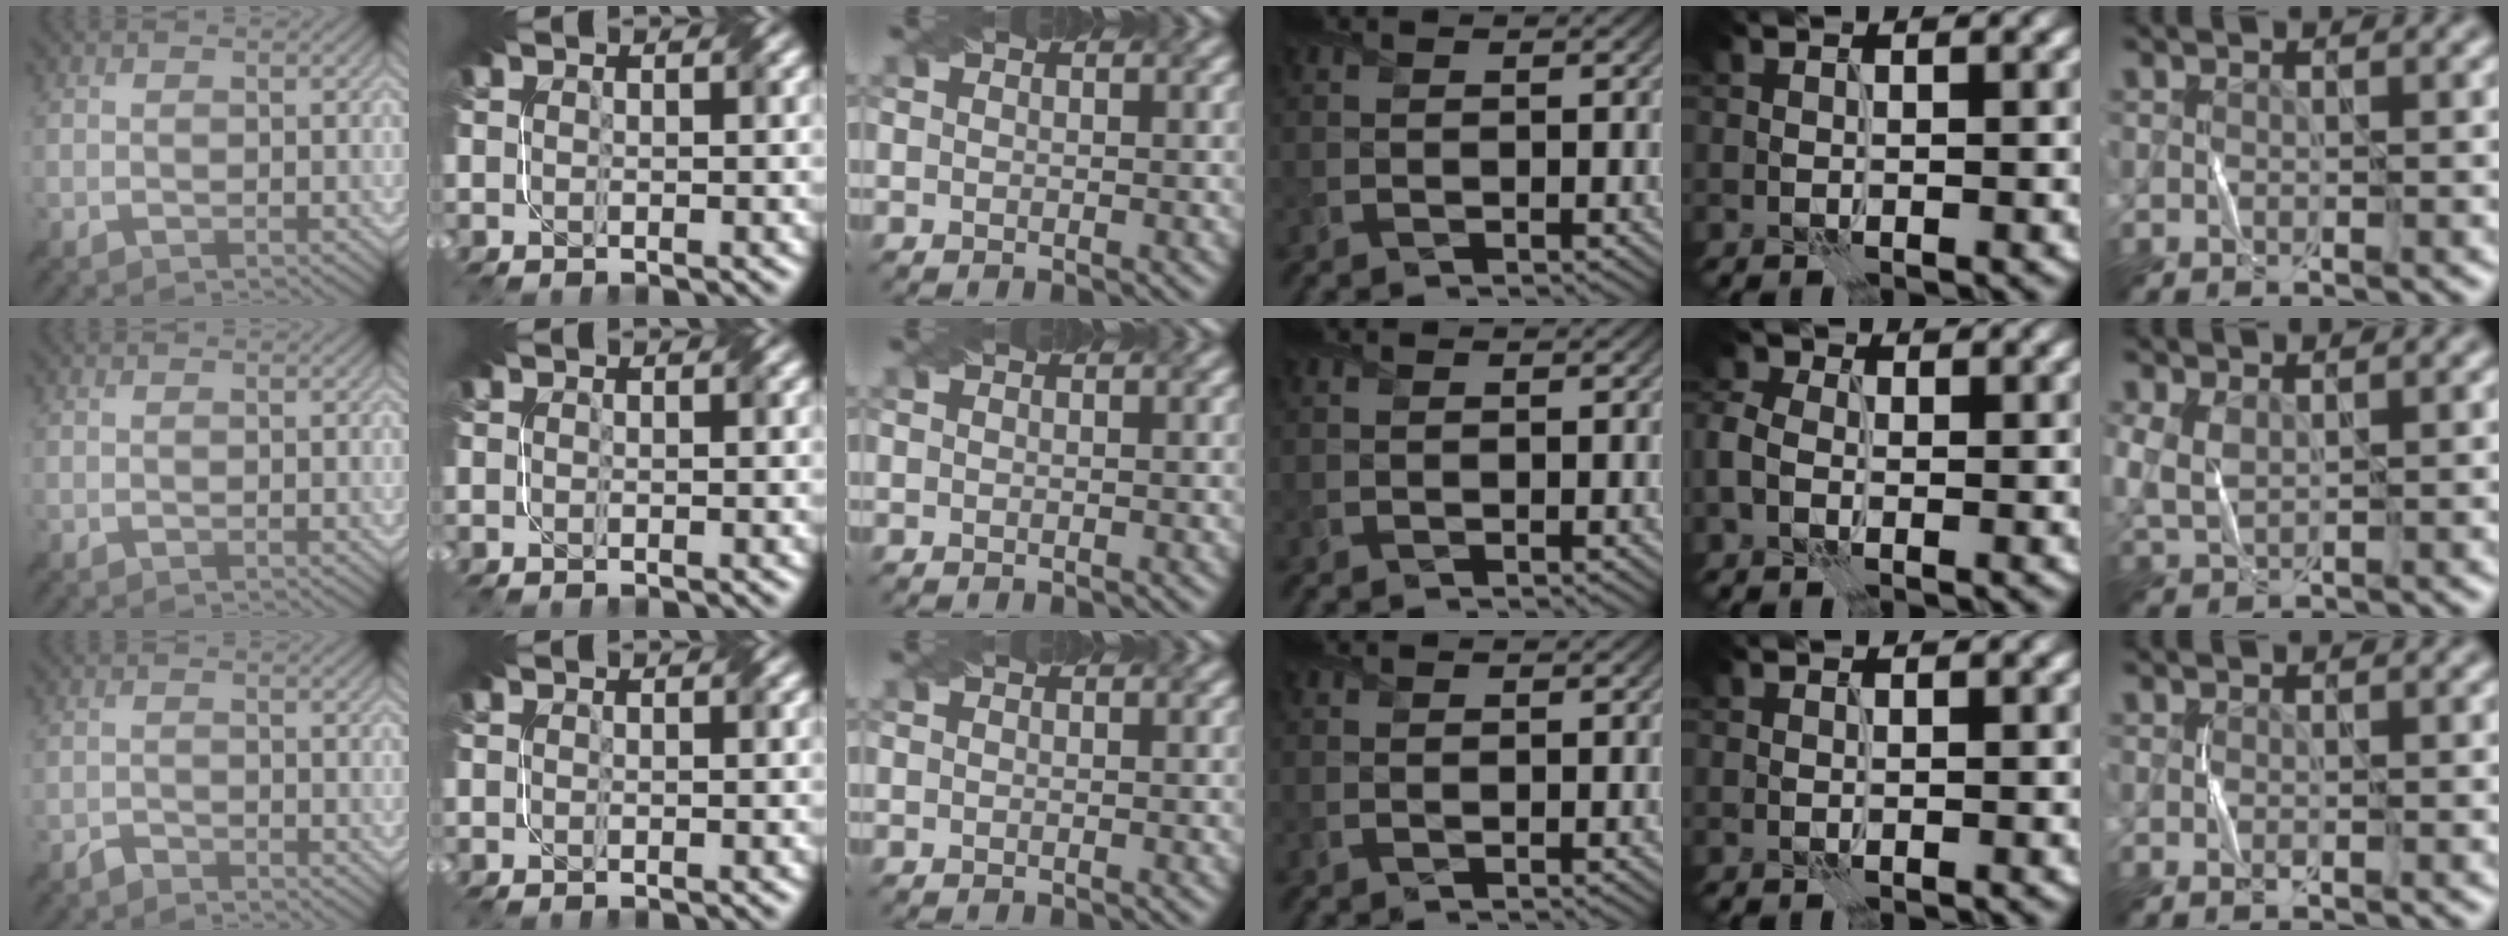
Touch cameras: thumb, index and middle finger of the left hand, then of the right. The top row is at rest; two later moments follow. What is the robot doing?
{"motion": "fold", "object": "bubble wrap"}